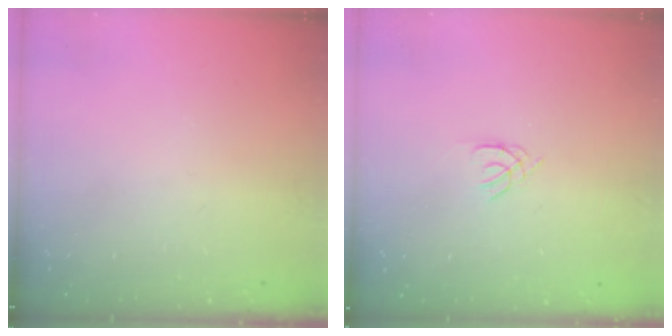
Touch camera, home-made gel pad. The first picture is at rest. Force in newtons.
{"total": 1.2, "press": 1.2, "slide": 0.3}